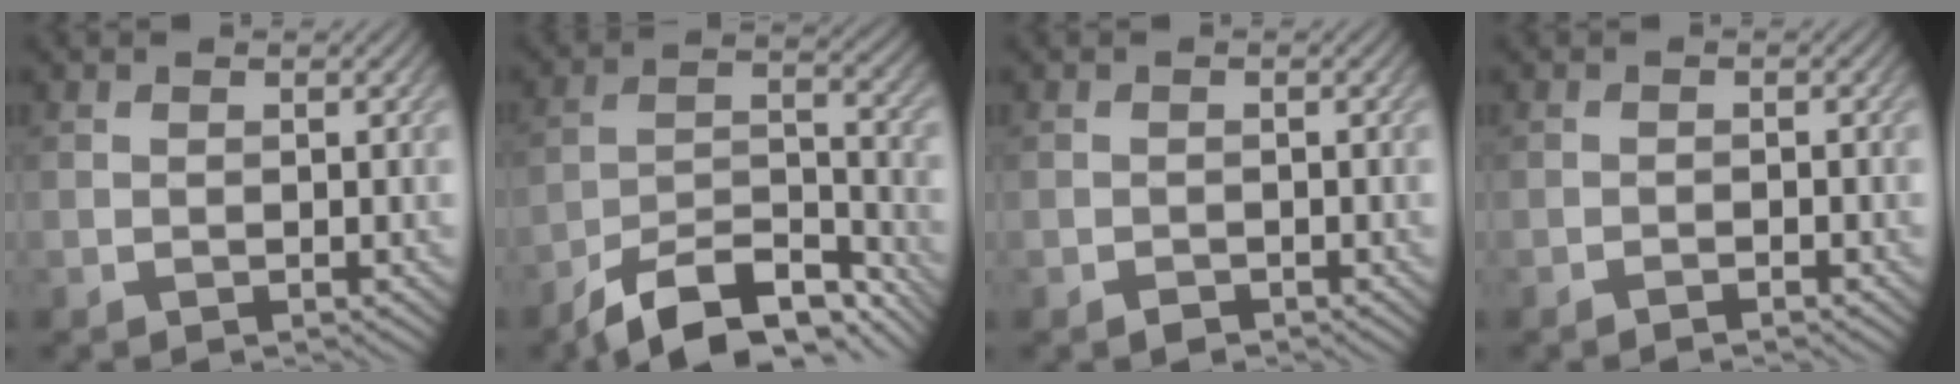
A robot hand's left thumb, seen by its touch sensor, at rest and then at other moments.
{"total": 11.7, "force": [-9.4, 3.4, 6.1], "torque": [-0.106, -0.003, -0.170]}
{"total": 1.0, "force": [-0.7, 0.5, 0.4], "torque": [-0.006, -0.001, -0.013]}
{"total": 0.9, "force": [-0.8, 0.0, 0.5], "torque": [-0.008, 0.002, -0.016]}